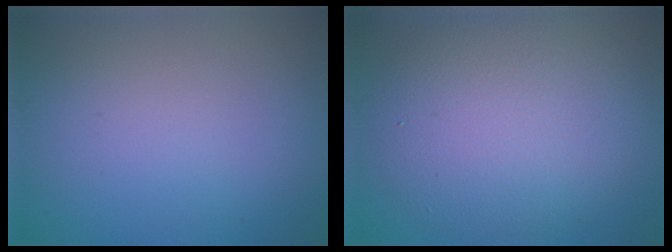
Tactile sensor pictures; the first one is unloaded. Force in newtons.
{"total": 7.7, "press": 7.7, "slide": 0.5}